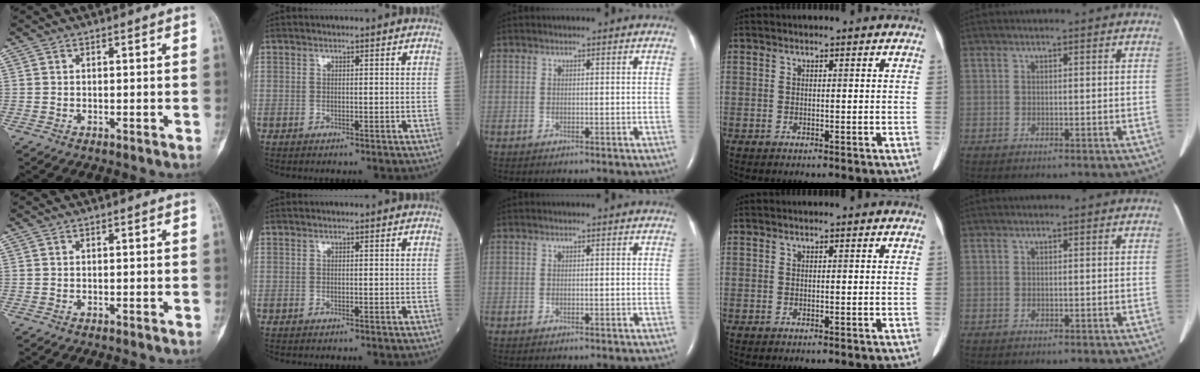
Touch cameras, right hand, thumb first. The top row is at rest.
{}